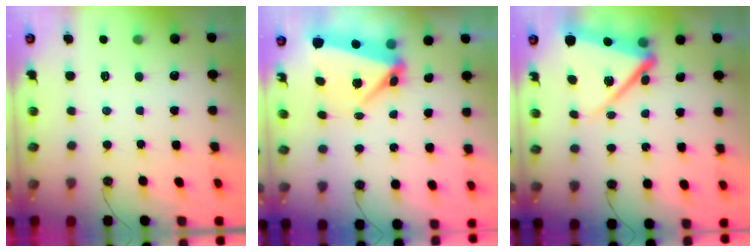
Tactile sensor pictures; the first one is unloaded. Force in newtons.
{"total": 6.3, "press": 6.2, "slide": 1.0}
{"total": 13.1, "press": 13.0, "slide": 1.6}